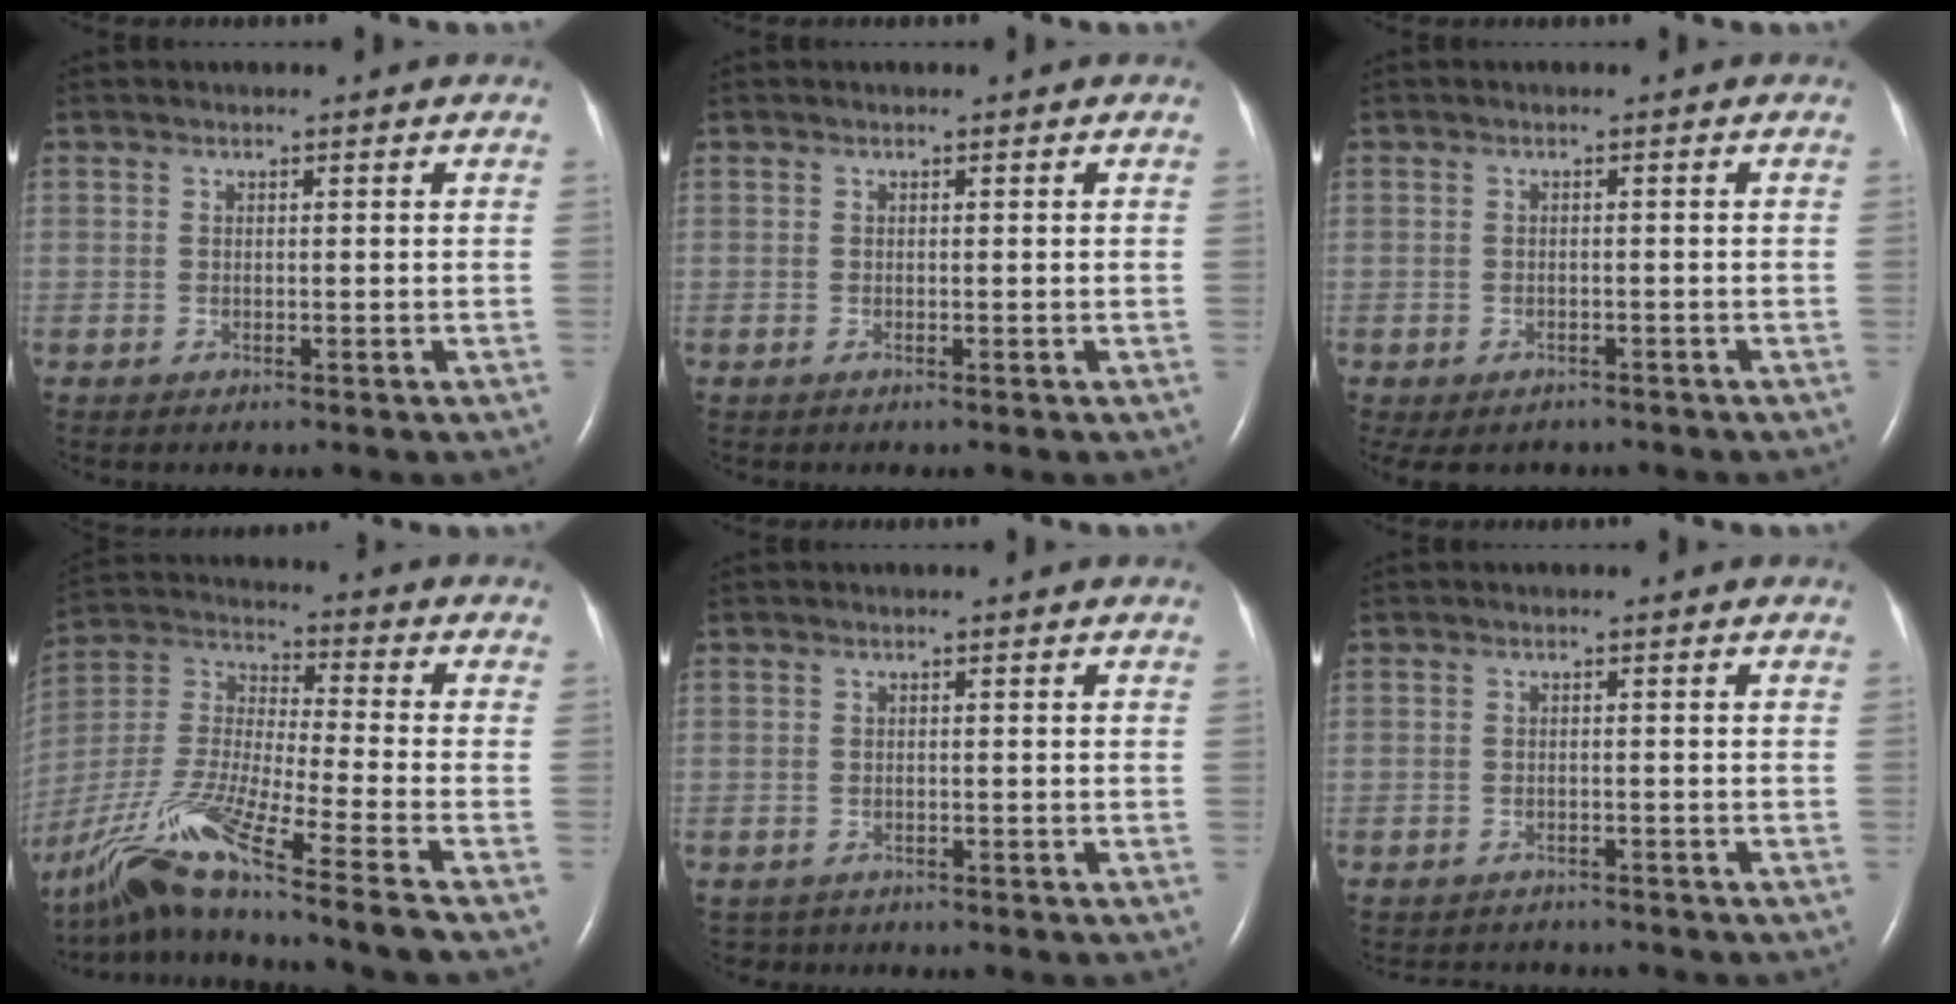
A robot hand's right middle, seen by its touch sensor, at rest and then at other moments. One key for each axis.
{"total": 0.0}
{"total": 5.5, "fx": -4.4, "fy": 3.0, "fz": 1.4, "tx": -0.019, "ty": 0.001, "tz": -0.055}
{"total": 22.6, "fx": -17.0, "fy": -0.9, "fz": 14.8, "tx": -0.324, "ty": -0.044, "tz": -0.318}
{"total": 1.7, "fx": -1.4, "fy": 0.9, "fz": -0.2, "tx": -0.005, "ty": -0.001, "tz": -0.023}
{"total": 4.3, "fx": -4.1, "fy": 1.3, "fz": 0.3, "tx": -0.005, "ty": -0.004, "tz": -0.056}